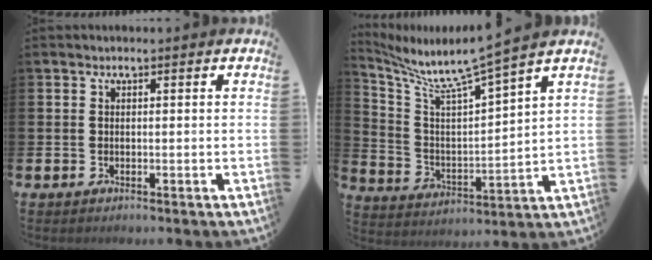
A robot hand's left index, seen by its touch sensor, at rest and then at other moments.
{"total": 7.2, "force": [6.5, 0.1, 3.2], "torque": [-0.099, -0.054, 0.103]}